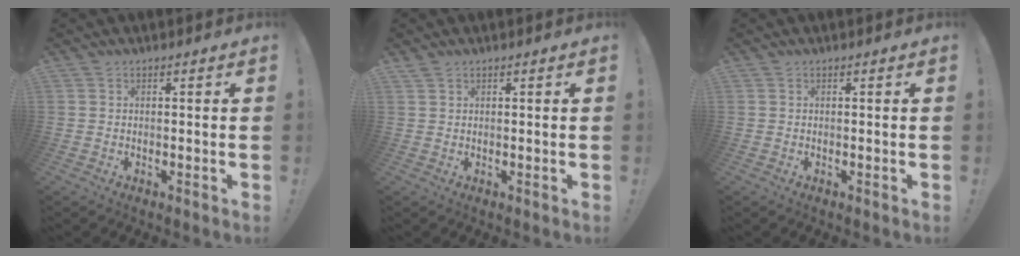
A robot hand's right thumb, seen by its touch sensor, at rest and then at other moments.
{"total": 0.9, "force": [0.7, 0.1, 0.4], "torque": [-0.003, -0.003, 0.013]}
{"total": 0.0}